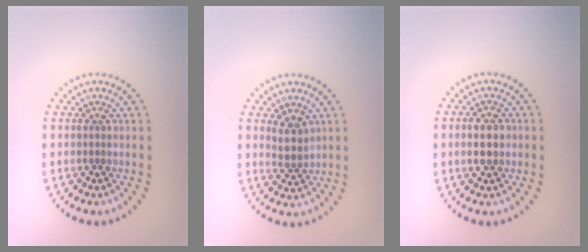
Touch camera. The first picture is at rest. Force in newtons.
{"total": 2.2, "press": 1.9, "slide": 1.1}
{"total": 2.8, "press": 2.8, "slide": 0.2}